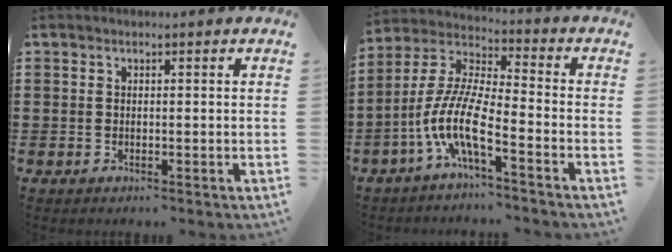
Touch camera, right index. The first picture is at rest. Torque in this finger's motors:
{"motor_torque": [2.14, 0.00, 1.05, 0.21]}